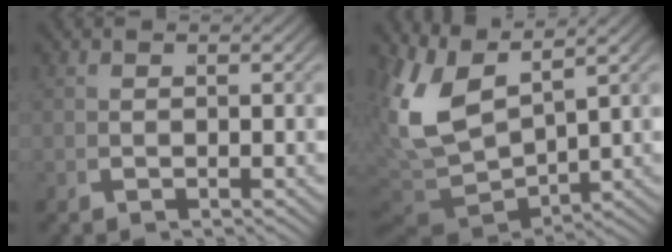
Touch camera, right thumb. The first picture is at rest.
{"total": 10.1, "force": [0.9, 6.5, 7.6], "torque": [-0.197, -0.046, 0.045]}